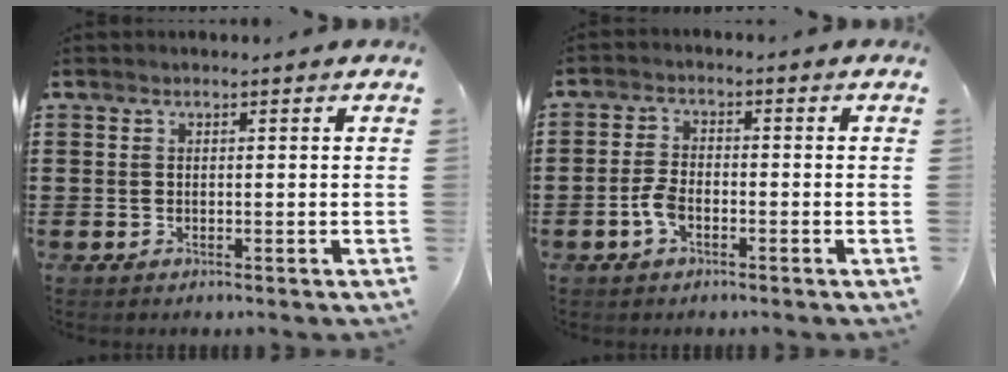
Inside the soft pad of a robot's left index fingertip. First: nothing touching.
{"total": 3.5, "force": [-1.5, 1.8, 2.6], "torque": [-0.069, -0.002, -0.034]}